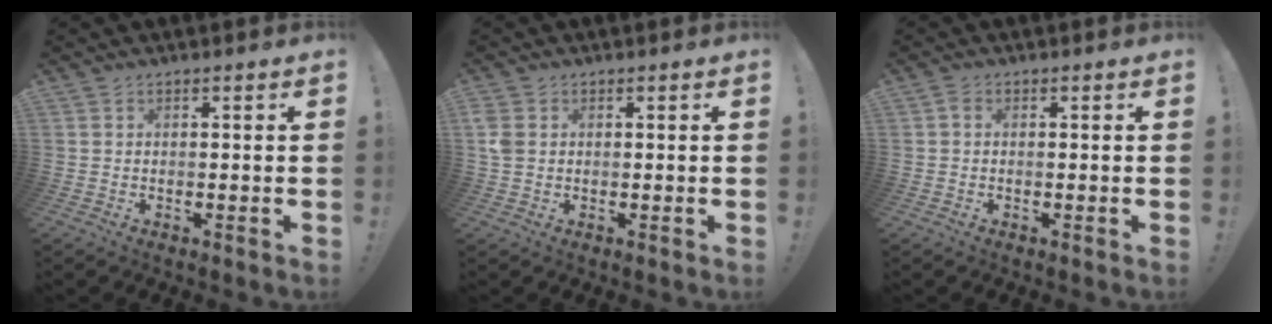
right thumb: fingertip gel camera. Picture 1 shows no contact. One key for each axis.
{"total": 3.7, "fx": 0.6, "fy": 2.7, "fz": 2.4, "tx": -0.045, "ty": 0.002, "tz": 0.012}
{"total": 0.9, "fx": -0.2, "fy": 0.7, "fz": 0.5, "tx": -0.015, "ty": 0.004, "tz": -0.003}